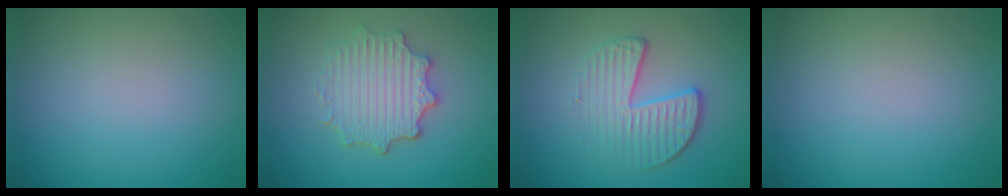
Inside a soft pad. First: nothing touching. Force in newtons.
{"total": 4.4, "press": 3.6, "slide": 2.5}
{"total": 3.9, "press": 3.0, "slide": 2.6}
{"total": 0.0}